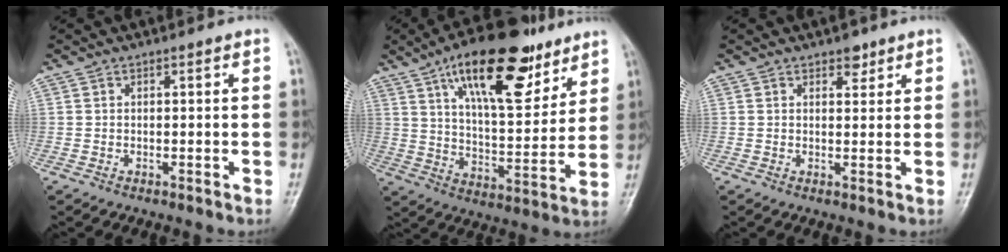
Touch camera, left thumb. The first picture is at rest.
{"total": 21.9, "force": [12.6, 8.9, 15.6], "torque": [-0.210, -0.045, 0.208]}
{"total": 2.3, "force": [1.6, 1.3, 0.9], "torque": [0.003, -0.008, 0.020]}